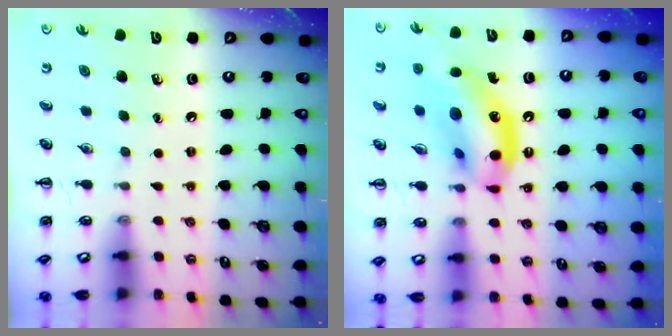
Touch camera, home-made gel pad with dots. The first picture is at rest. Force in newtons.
{"total": 17.3, "press": 16.7, "slide": 4.4}